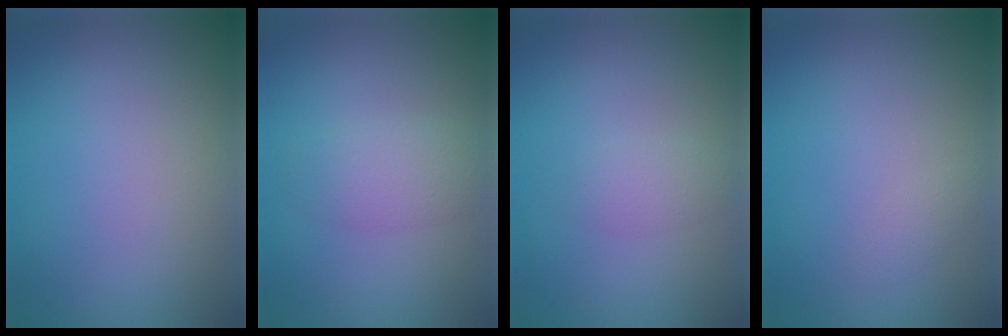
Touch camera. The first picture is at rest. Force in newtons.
{"total": 2.8, "press": 2.8, "slide": 0.2}
{"total": 1.5, "press": 1.5, "slide": 0.0}
{"total": 0.7, "press": 0.7, "slide": 0.0}